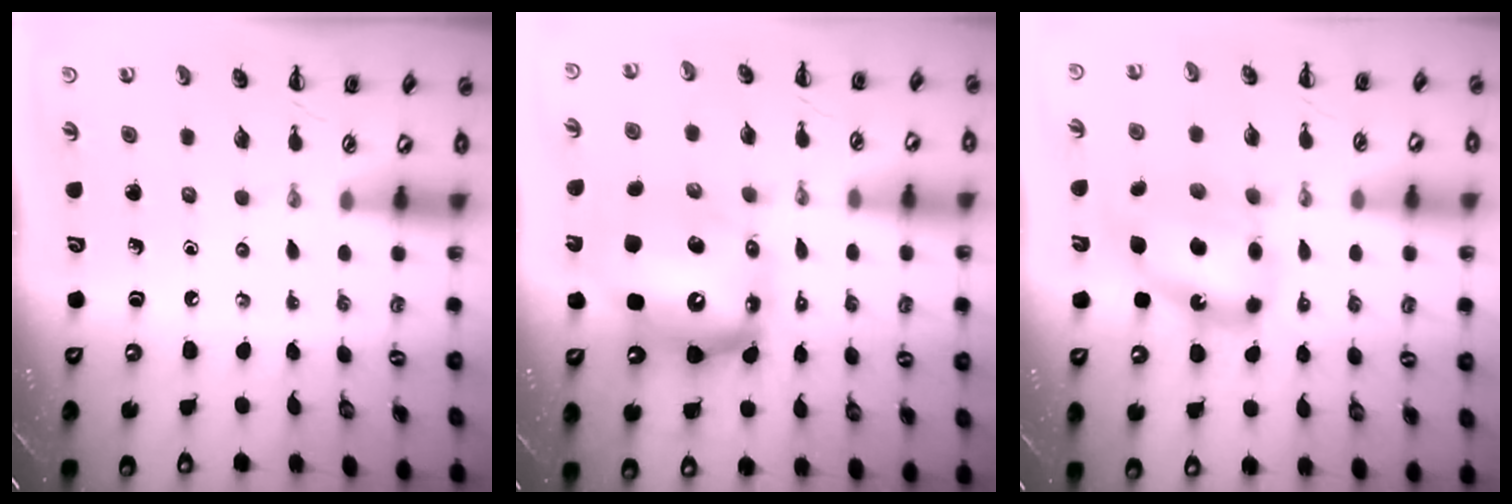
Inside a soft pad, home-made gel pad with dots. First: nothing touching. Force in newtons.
{"total": 15.8, "press": 15.1, "slide": 4.6}
{"total": 12.5, "press": 12.0, "slide": 3.5}